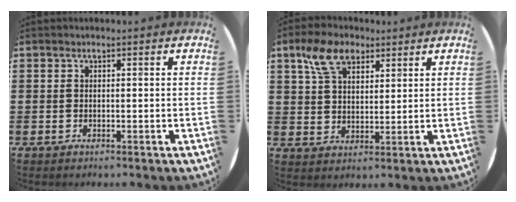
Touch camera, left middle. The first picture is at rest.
{"total": 6.9, "force": [4.3, 3.9, 3.6], "torque": [-0.078, 0.008, 0.081]}